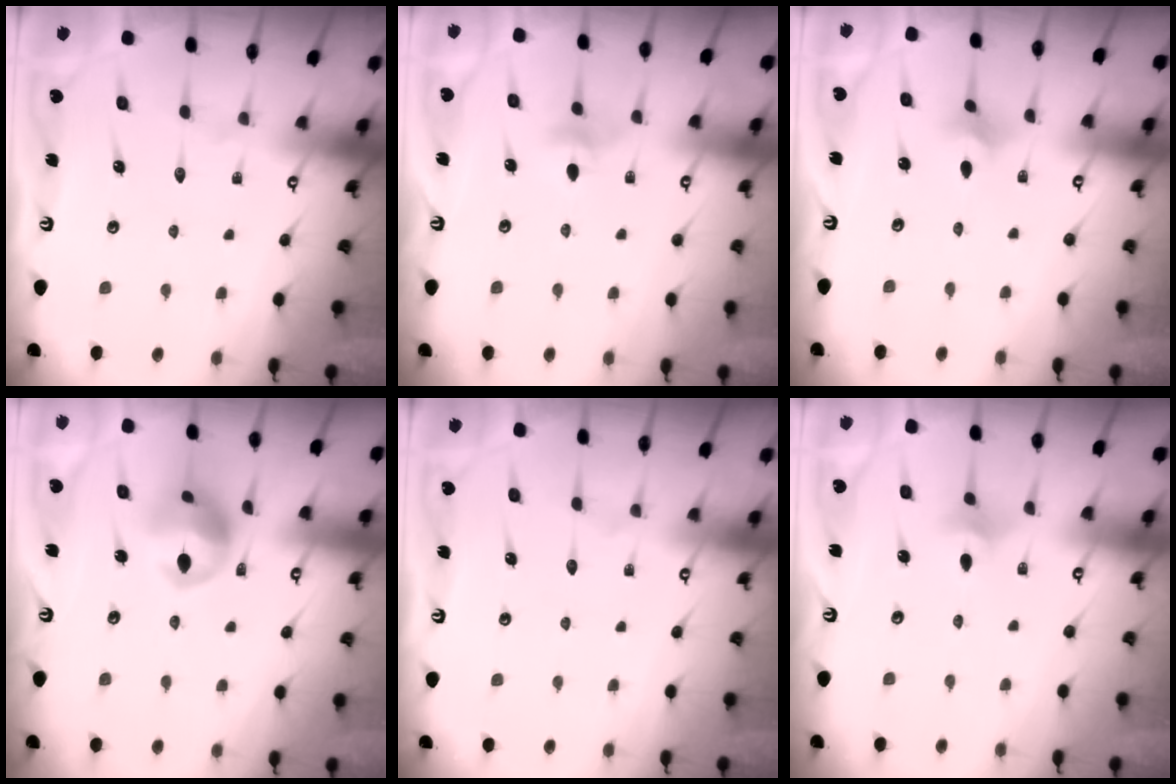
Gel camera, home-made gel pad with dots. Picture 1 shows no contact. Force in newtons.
{"total": 3.8, "press": 3.7, "slide": 0.7}
{"total": 1.8, "press": 1.7, "slide": 0.5}
{"total": 12.0, "press": 11.8, "slide": 1.6}
{"total": 0.0}
{"total": 3.5, "press": 3.4, "slide": 0.9}